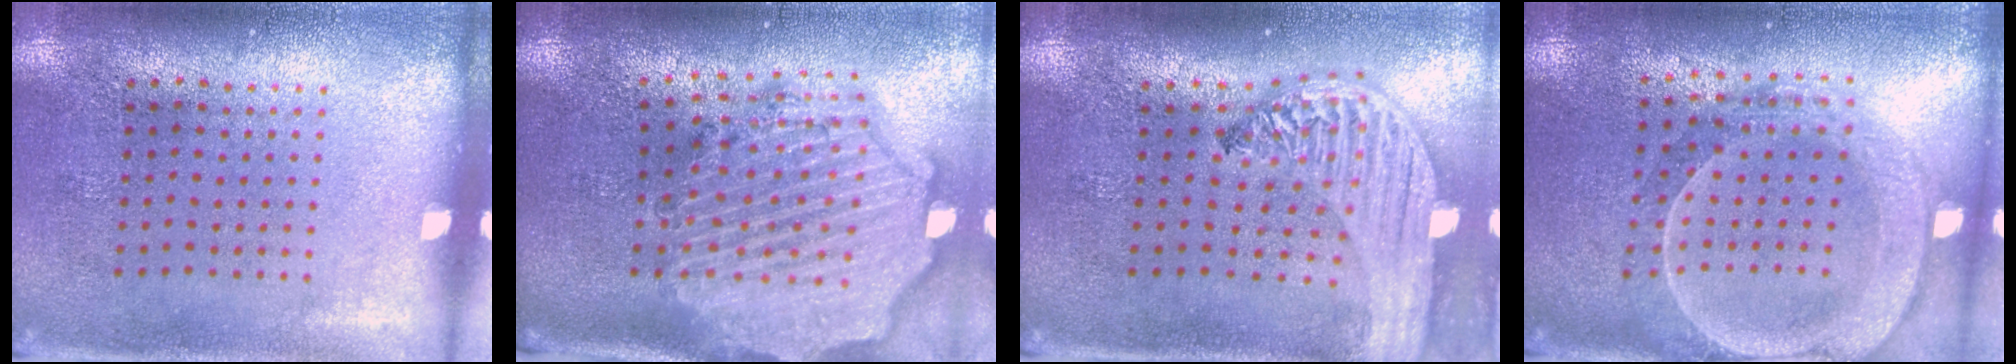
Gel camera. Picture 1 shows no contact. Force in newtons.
{"total": 3.7, "press": 3.0, "slide": 2.1}
{"total": 3.2, "press": 2.6, "slide": 2.0}
{"total": 2.3, "press": 2.1, "slide": 1.0}